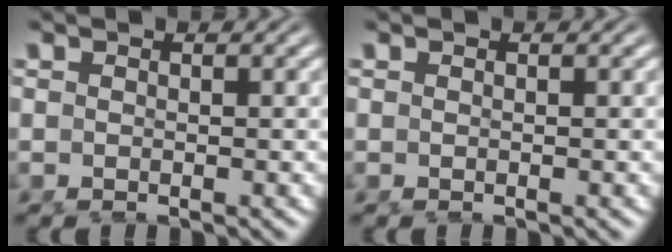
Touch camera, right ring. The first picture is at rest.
{"total": 0.0}